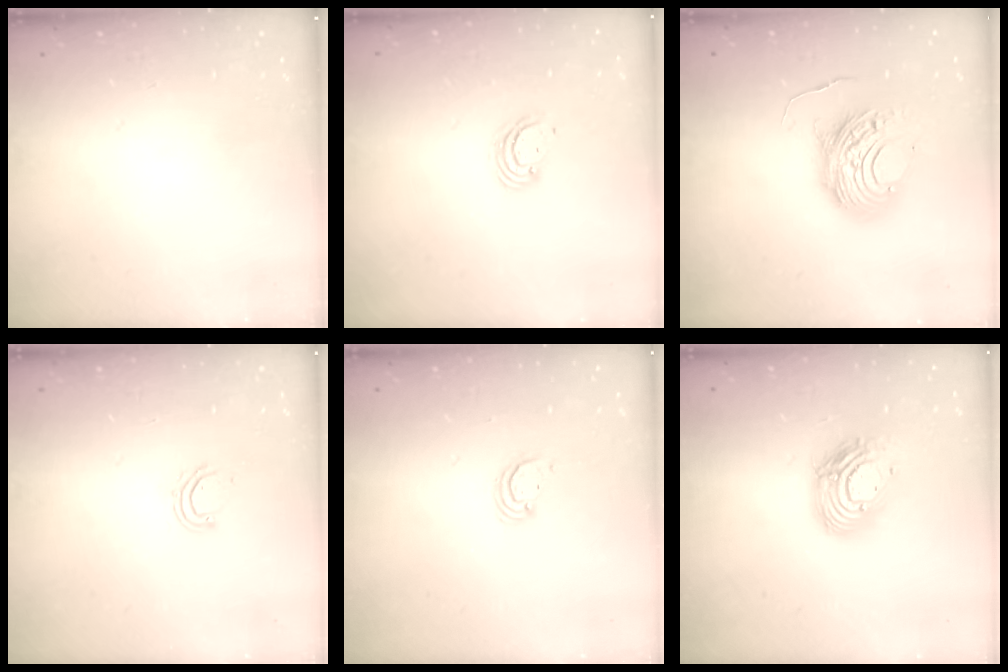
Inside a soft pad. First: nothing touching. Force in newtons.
{"total": 3.5, "press": 3.5, "slide": 0.2}
{"total": 12.3, "press": 12.2, "slide": 0.9}
{"total": 5.9, "press": 5.8, "slide": 1.3}
{"total": 2.8, "press": 2.8, "slide": 0.2}
{"total": 13.7, "press": 13.7, "slide": 1.2}